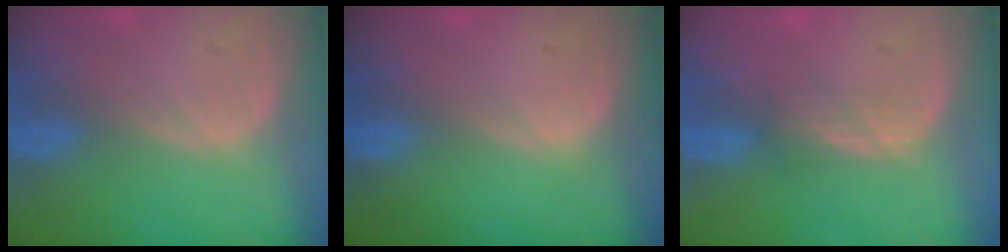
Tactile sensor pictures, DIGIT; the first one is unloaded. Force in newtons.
{"total": 0.0}
{"total": 2.1, "press": 2.1, "slide": 0.2}